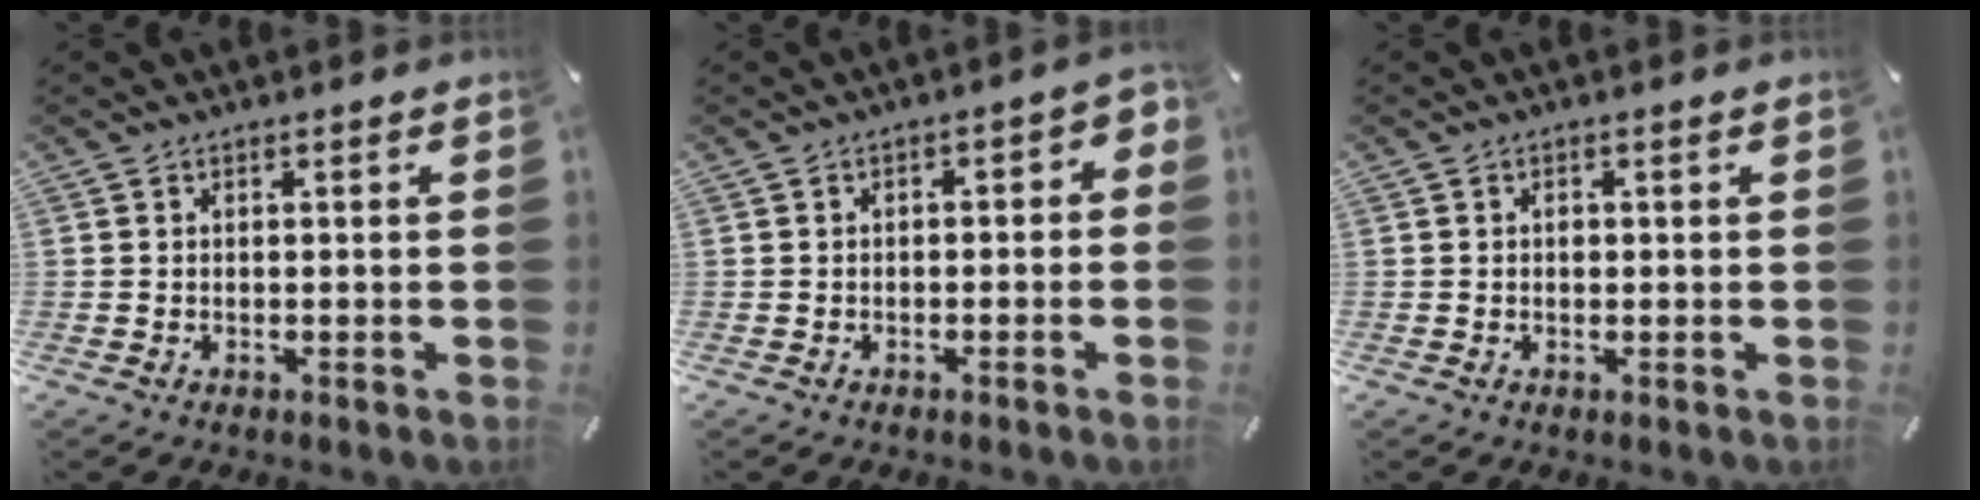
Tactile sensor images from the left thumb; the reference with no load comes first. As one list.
[{"total": 3.0, "force": [-1.8, 1.4, 2.0], "torque": [-0.033, 0.015, -0.034]}, {"total": 1.1, "force": [0.0, 0.7, 0.8], "torque": [-0.018, 0.002, -0.002]}]